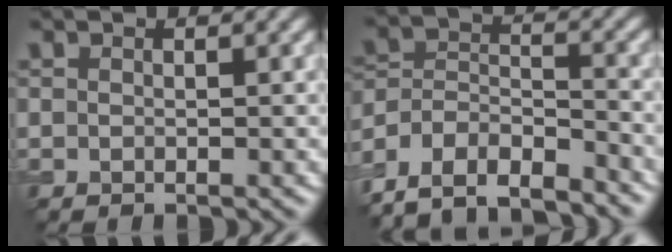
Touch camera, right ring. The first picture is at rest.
{"total": 8.6, "force": [-7.4, 3.1, 3.1], "torque": [-0.060, -0.002, -0.136]}